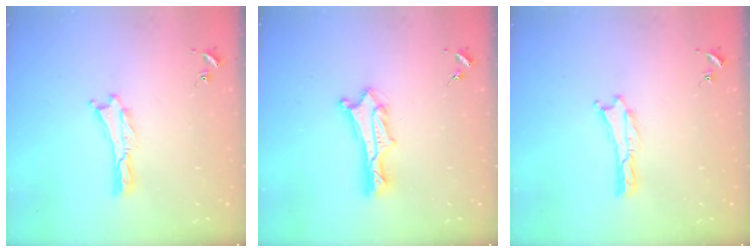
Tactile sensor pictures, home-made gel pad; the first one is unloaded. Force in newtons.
{"total": 3.0, "press": 3.0, "slide": 0.2}
{"total": 0.0}